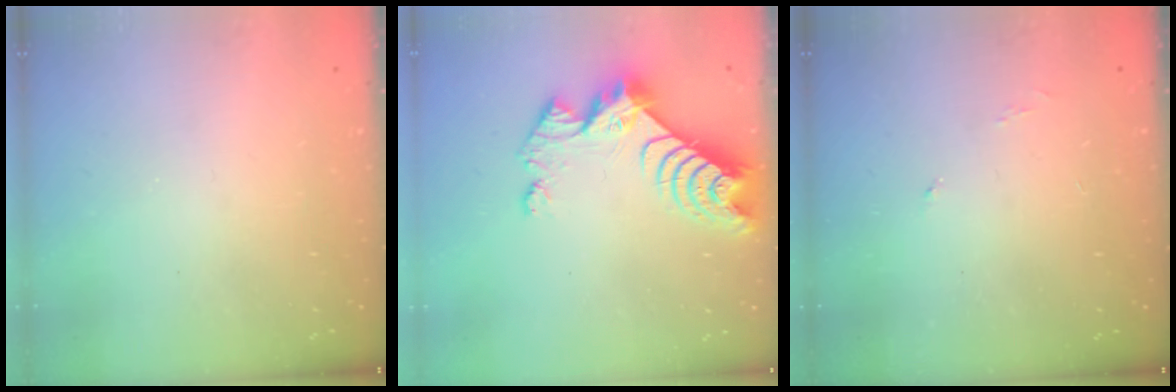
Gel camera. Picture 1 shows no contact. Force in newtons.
{"total": 9.0, "press": 9.0, "slide": 0.8}
{"total": 3.1, "press": 3.1, "slide": 0.5}